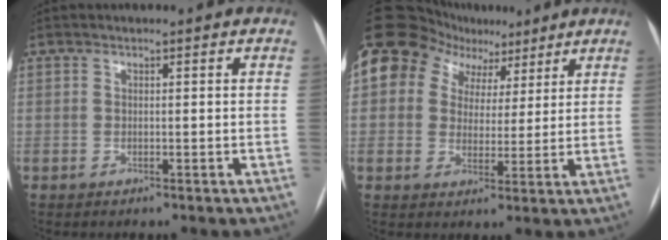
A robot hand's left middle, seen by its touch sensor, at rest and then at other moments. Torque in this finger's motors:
{"motor_torque": [2.05, -0.09, 1.05, 0.21]}